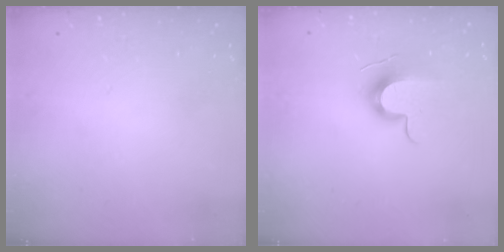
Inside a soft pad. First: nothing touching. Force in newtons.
{"total": 10.6, "press": 10.5, "slide": 1.3}